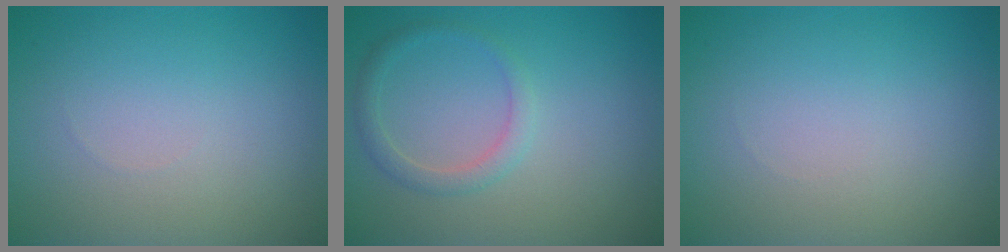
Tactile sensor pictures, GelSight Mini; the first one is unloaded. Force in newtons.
{"total": 1.7, "press": 1.7, "slide": 0.1}
{"total": 0.0}